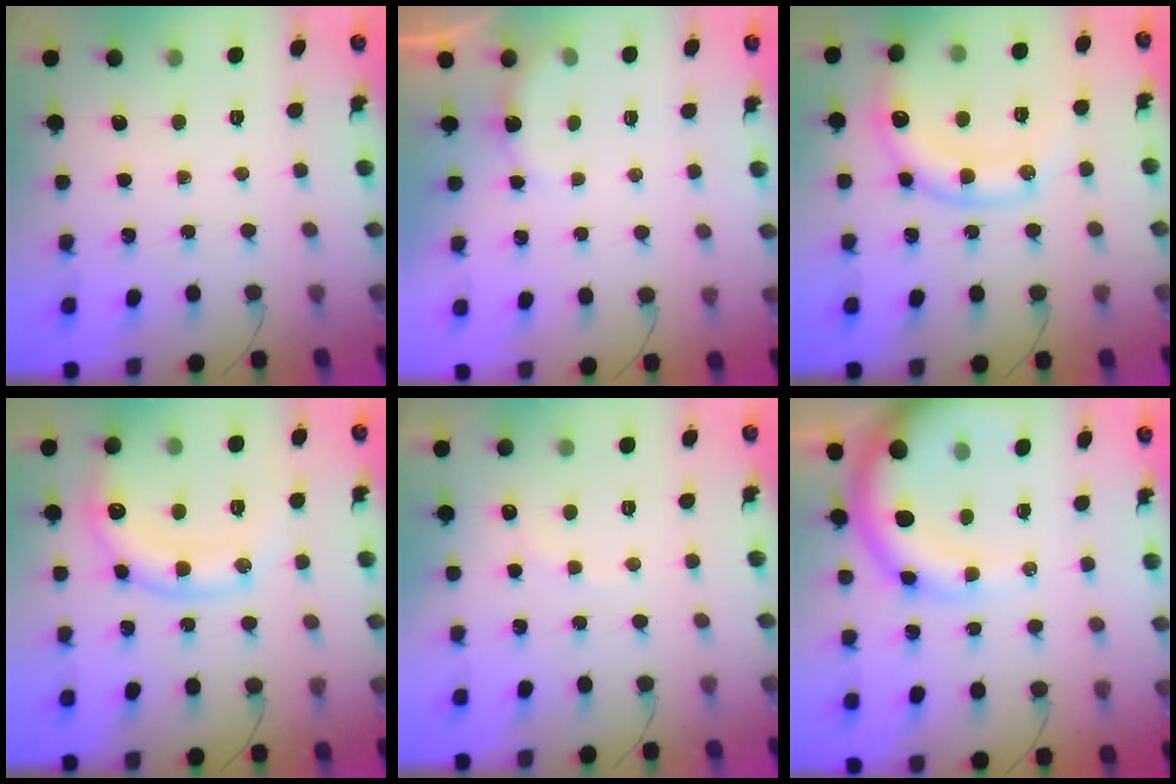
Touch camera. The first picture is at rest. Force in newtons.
{"total": 5.0, "press": 5.0, "slide": 0.8}
{"total": 17.0, "press": 16.8, "slide": 2.4}
{"total": 15.8, "press": 15.7, "slide": 1.5}
{"total": 5.7, "press": 5.6, "slide": 0.9}
{"total": 12.0, "press": 11.6, "slide": 3.0}